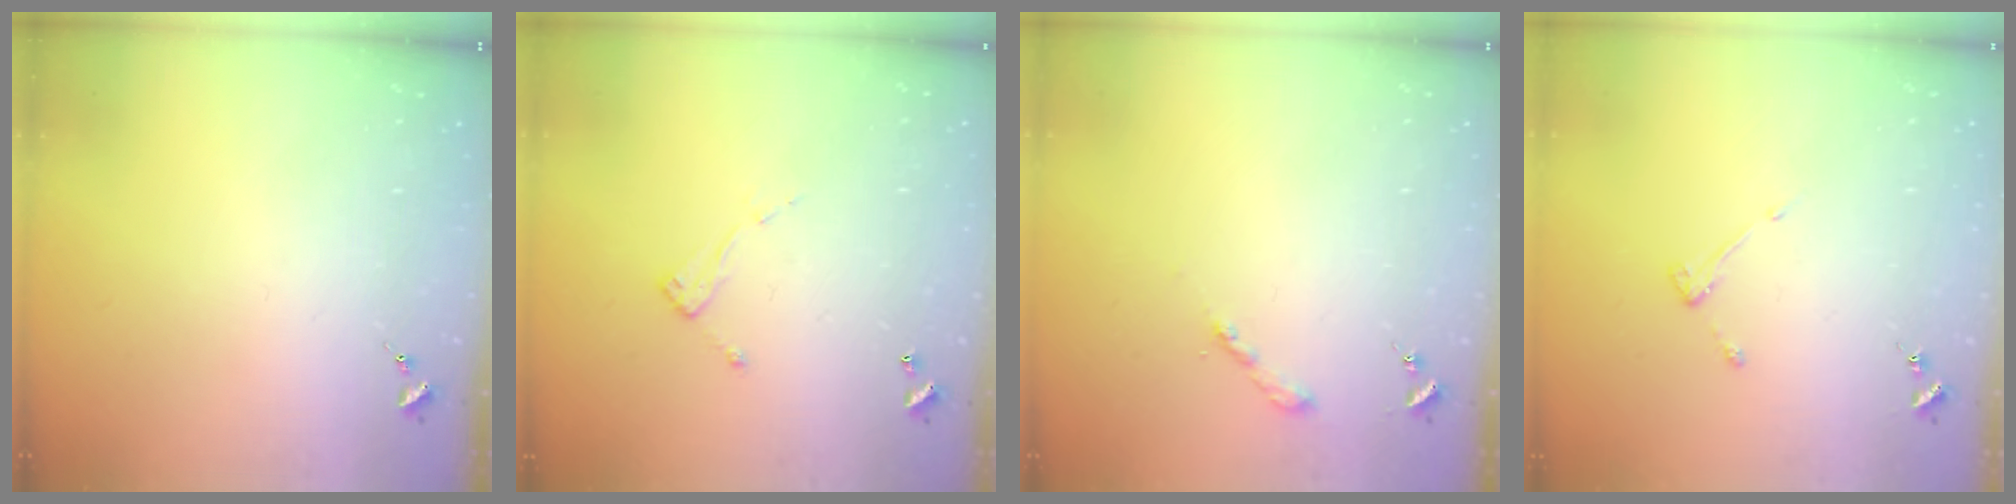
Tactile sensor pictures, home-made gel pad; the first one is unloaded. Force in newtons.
{"total": 6.9, "press": 6.9, "slide": 0.4}
{"total": 2.0, "press": 2.0, "slide": 0.2}
{"total": 3.0, "press": 3.0, "slide": 0.4}